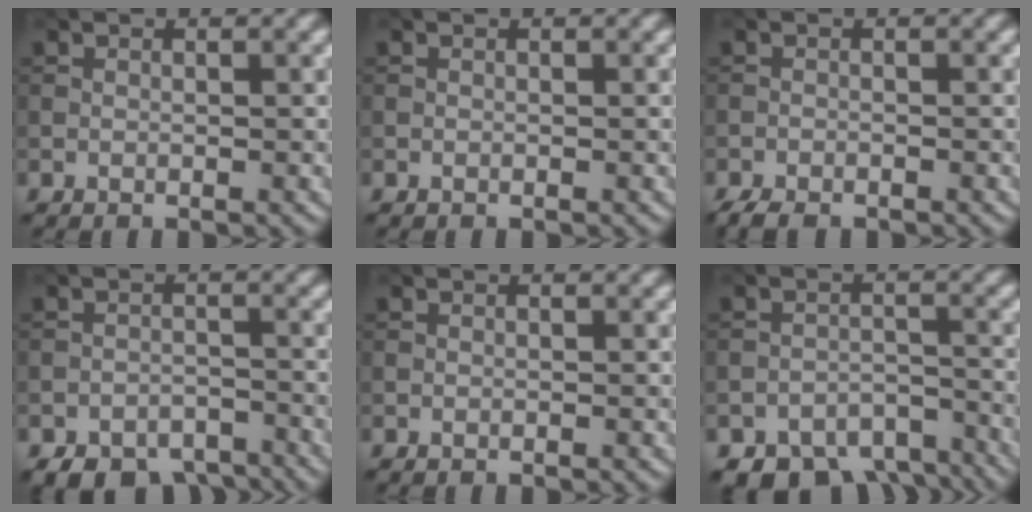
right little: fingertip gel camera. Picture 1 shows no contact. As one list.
[{"total": 0.0}, {"total": 2.3, "force": [-2.0, 0.6, 0.8], "torque": [-0.015, -0.006, -0.041]}, {"total": 5.7, "force": [-4.7, 2.6, 1.9], "torque": [-0.022, -0.013, -0.069]}, {"total": 0.0}, {"total": 7.5, "force": [-6.2, 3.4, 2.3], "torque": [-0.023, -0.014, -0.087]}]